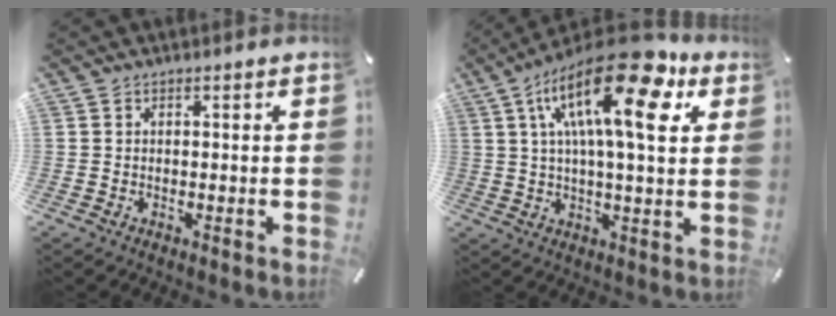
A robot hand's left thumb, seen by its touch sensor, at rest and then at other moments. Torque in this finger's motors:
{"motor_torque": [0.18, 1.63, 1.43, -1.34, 0.65]}